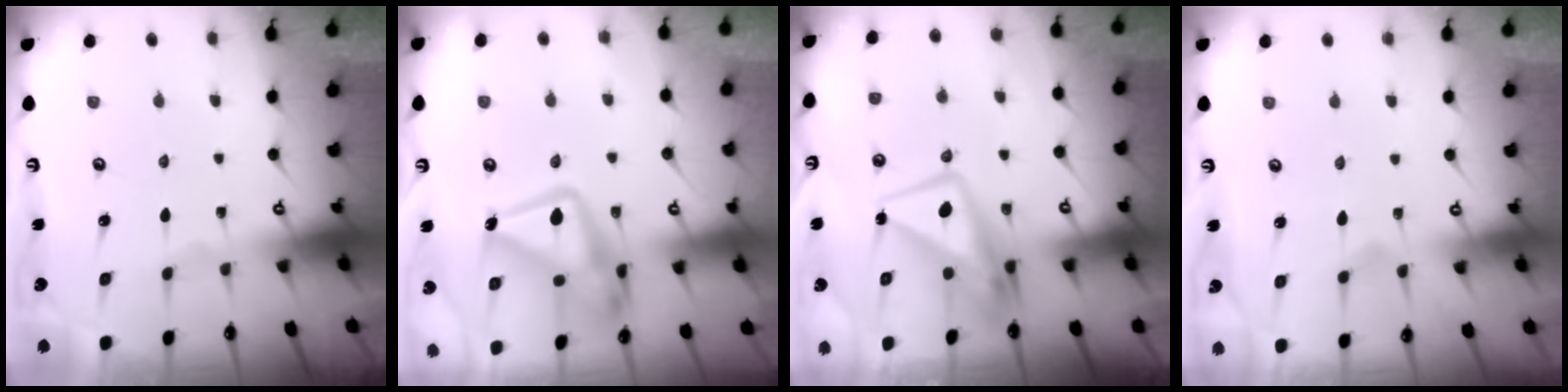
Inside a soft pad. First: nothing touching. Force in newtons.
{"total": 18.6, "press": 18.5, "slide": 1.6}
{"total": 9.2, "press": 9.1, "slide": 1.4}
{"total": 6.7, "press": 6.7, "slide": 0.4}